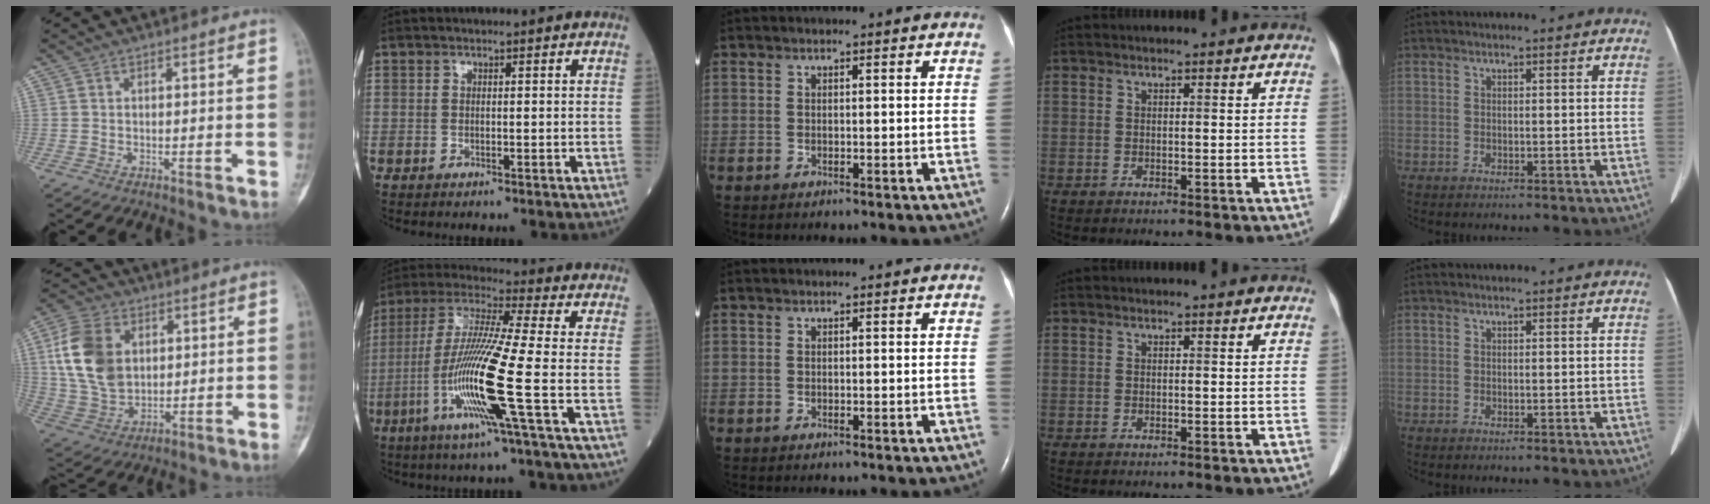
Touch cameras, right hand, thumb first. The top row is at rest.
{"thumb": {"total": 14.8, "force": [3.5, 10.5, 9.8], "torque": [-0.175, -0.004, 0.071]}, "index": {"total": 15.0, "force": [-4.7, -1.4, 14.2], "torque": [-0.290, -0.019, -0.100]}}